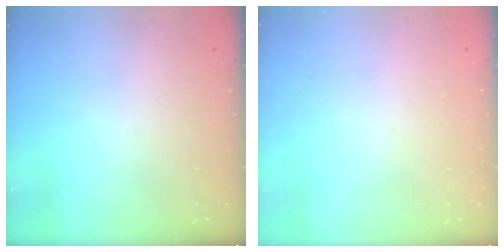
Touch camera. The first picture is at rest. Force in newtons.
{"total": 2.6, "press": 2.6, "slide": 0.2}